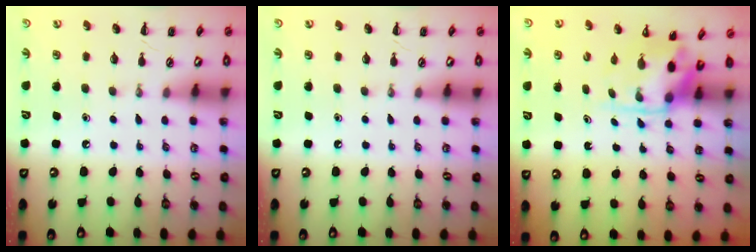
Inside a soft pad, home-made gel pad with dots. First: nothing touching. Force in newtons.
{"total": 0.0}
{"total": 3.5, "press": 3.4, "slide": 0.7}